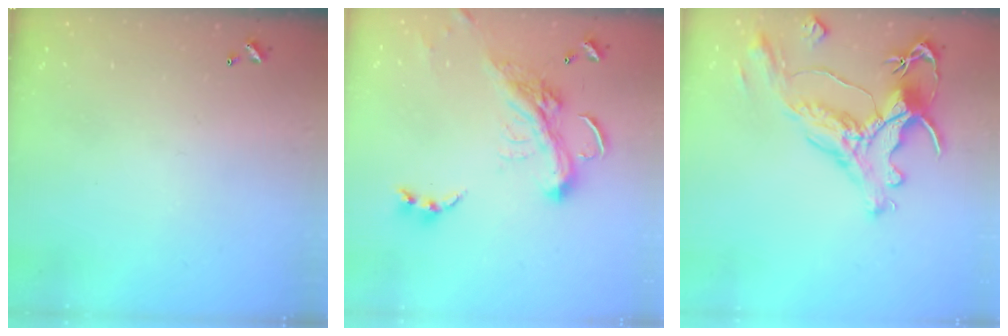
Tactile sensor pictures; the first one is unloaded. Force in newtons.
{"total": 6.2, "press": 6.1, "slide": 1.5}
{"total": 1.6, "press": 1.0, "slide": 1.3}